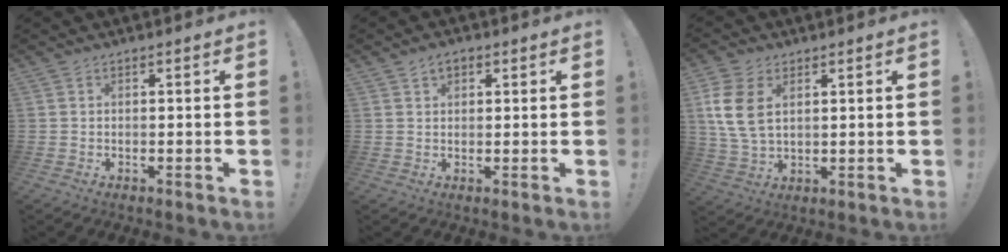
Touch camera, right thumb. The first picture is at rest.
{"total": 2.9, "force": [1.4, 1.9, 1.7], "torque": [-0.027, 0.000, 0.026]}
{"total": 10.6, "force": [3.6, 6.4, 7.6], "torque": [-0.164, -0.004, 0.070]}